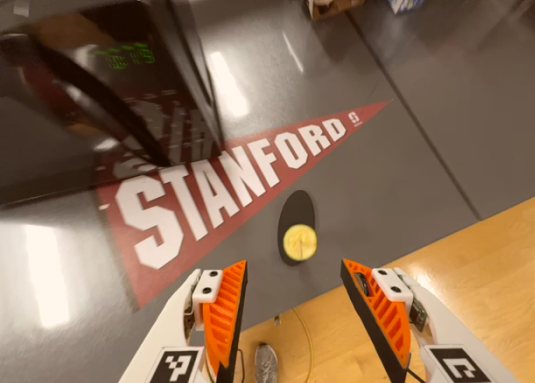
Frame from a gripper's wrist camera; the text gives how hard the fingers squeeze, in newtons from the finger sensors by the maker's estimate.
{"total": 0.7, "left": 1.3, "right": 0.2}